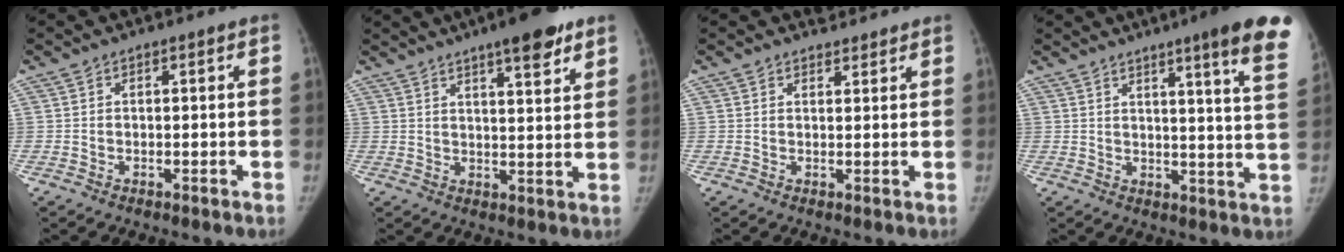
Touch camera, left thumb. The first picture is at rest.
{"total": 10.0, "force": [6.6, 2.3, 7.2], "torque": [-0.085, -0.030, 0.090]}
{"total": 2.1, "force": [1.9, 1.0, -0.2], "torque": [0.019, -0.013, 0.021]}
{"total": 15.4, "force": [10.0, 0.7, 11.7], "torque": [-0.130, -0.057, 0.107]}